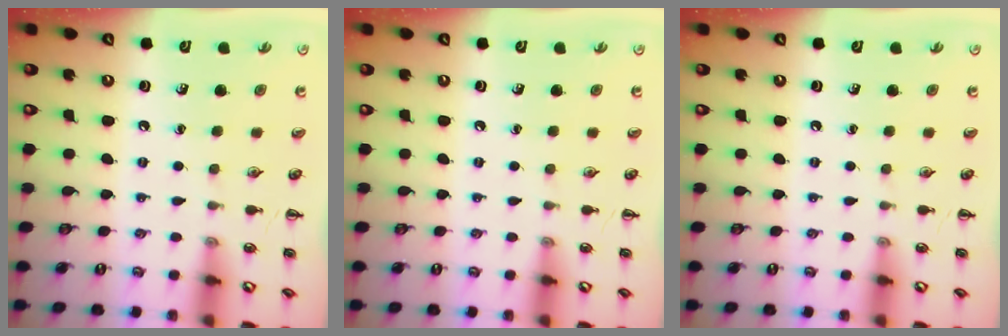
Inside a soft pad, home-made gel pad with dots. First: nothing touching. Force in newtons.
{"total": 0.0}
{"total": 0.0}